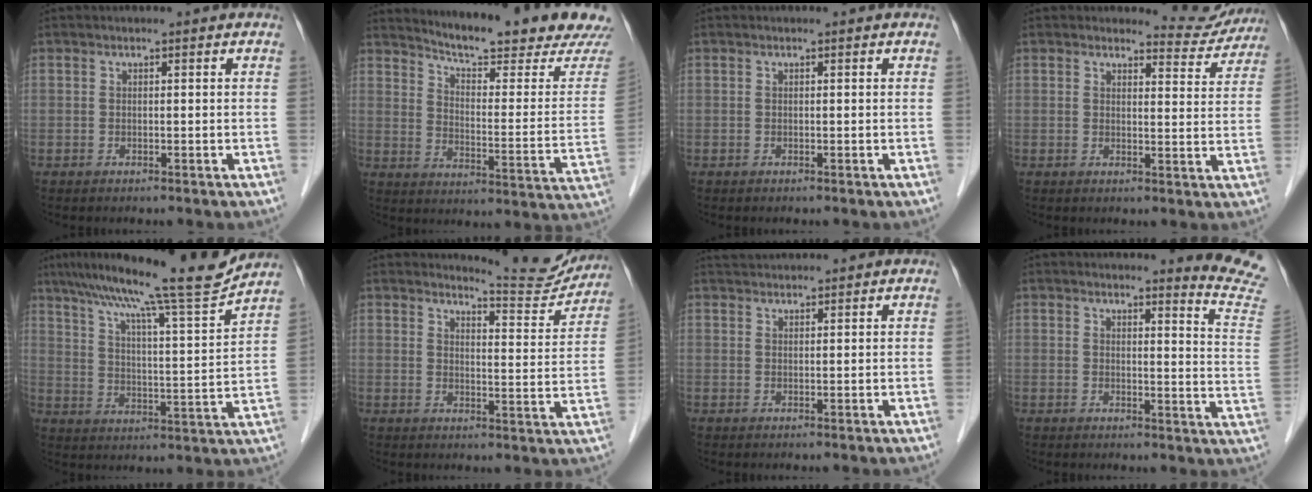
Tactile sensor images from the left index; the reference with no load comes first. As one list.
[{"total": 20.0, "force": [18.7, 0.0, 7.0], "torque": [-0.113, -0.087, 0.241]}, {"total": 0.0}, {"total": 5.7, "force": [5.5, 1.1, -0.9], "torque": [0.015, -0.026, 0.051]}, {"total": 16.6, "force": [14.1, -1.1, 8.7], "torque": [-0.143, -0.005, 0.209]}, {"total": 8.7, "force": [8.7, 0.3, 0.1], "torque": [-0.002, -0.036, 0.106]}, {"total": 4.2, "force": [4.1, 0.2, 0.8], "torque": [-0.015, 0.036, 0.069]}, {"total": 9.7, "force": [9.5, -1.9, 0.8], "torque": [-0.009, -0.121, 0.086]}]